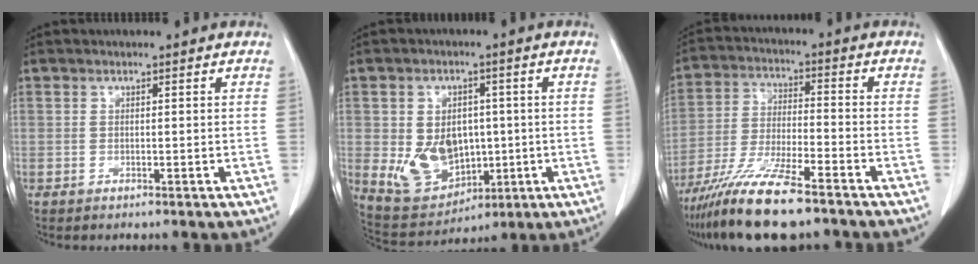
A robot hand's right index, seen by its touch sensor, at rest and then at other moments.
{"total": 10.2, "force": [-0.6, 7.7, 6.7], "torque": [-0.124, 0.008, 0.015]}
{"total": 13.5, "force": [-10.2, 1.4, 8.8], "torque": [-0.174, -0.033, -0.182]}